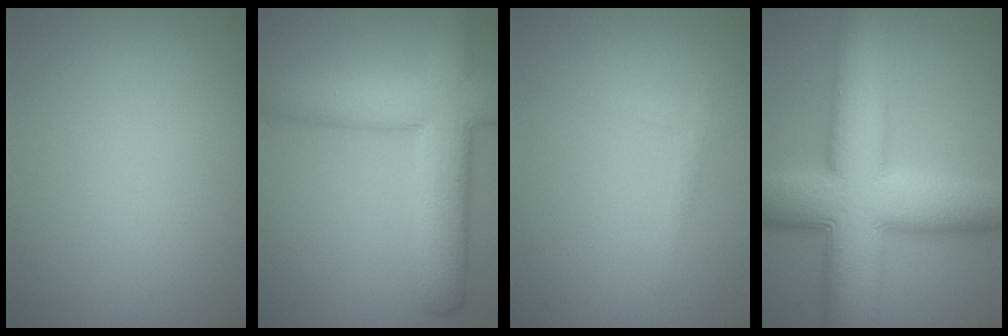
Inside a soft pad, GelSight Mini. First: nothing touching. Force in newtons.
{"total": 8.4, "press": 8.4, "slide": 0.6}
{"total": 0.8, "press": 0.8, "slide": 0.1}
{"total": 13.6, "press": 13.6, "slide": 0.2}